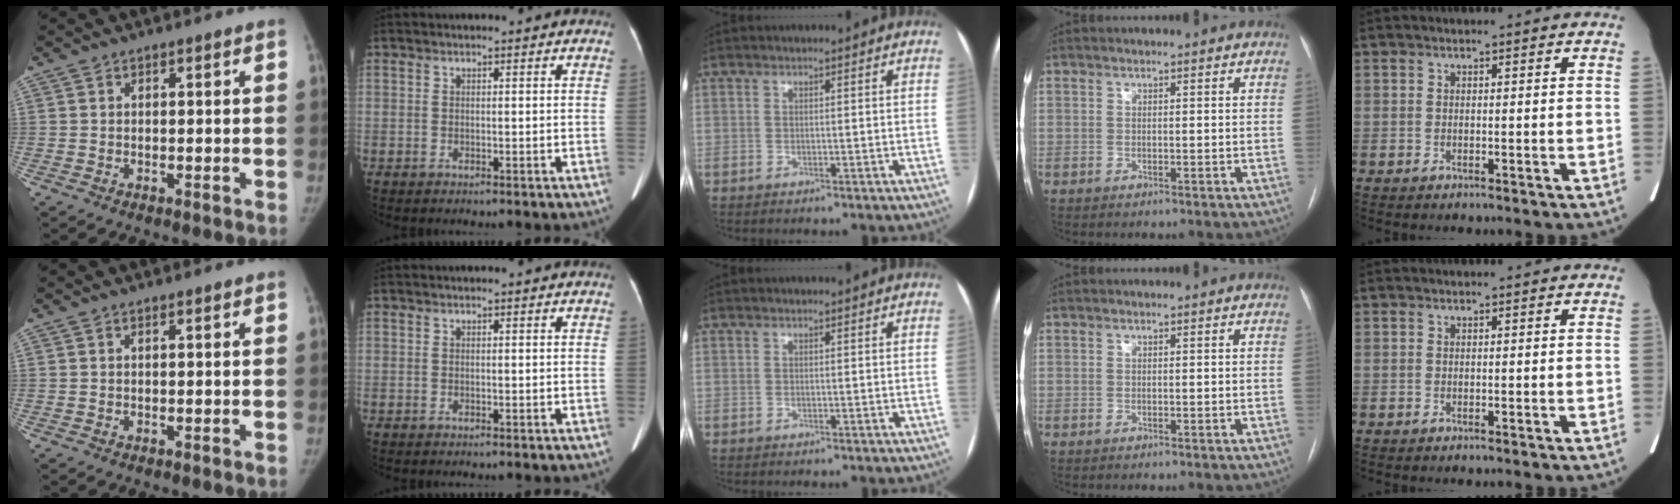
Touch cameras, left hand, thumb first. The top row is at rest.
{}